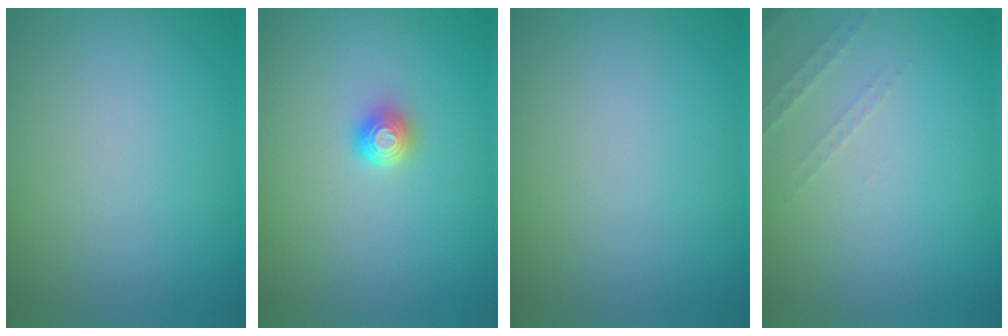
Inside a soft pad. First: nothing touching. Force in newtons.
{"total": 1.4, "press": 1.2, "slide": 0.7}
{"total": 0.0}
{"total": 1.3, "press": 1.2, "slide": 0.4}